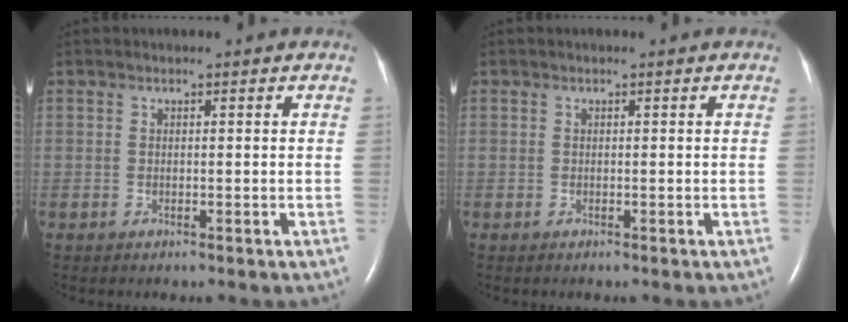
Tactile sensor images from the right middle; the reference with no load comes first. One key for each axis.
{"total": 0.0}